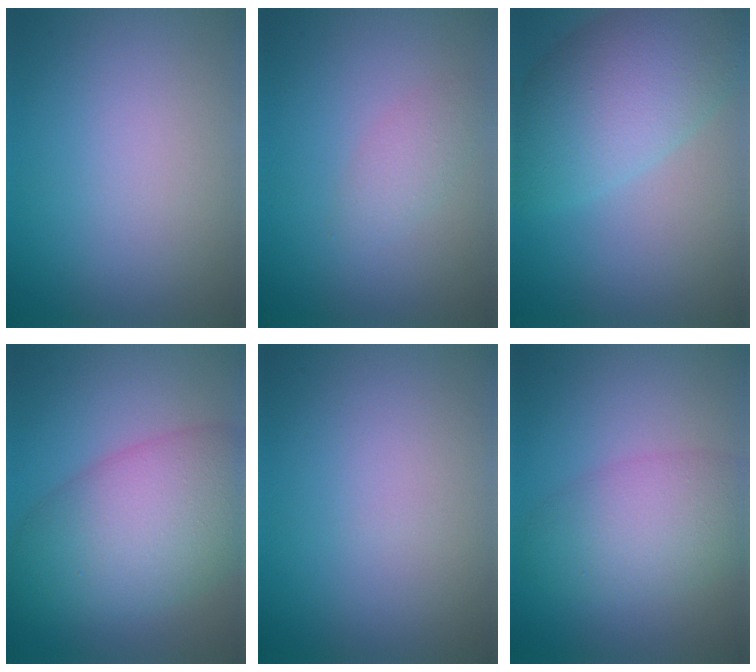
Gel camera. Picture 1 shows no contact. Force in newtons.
{"total": 1.6, "press": 1.6, "slide": 0.1}
{"total": 8.0, "press": 8.0, "slide": 0.2}
{"total": 9.5, "press": 9.5, "slide": 0.2}
{"total": 0.0}
{"total": 5.1, "press": 5.1, "slide": 0.3}